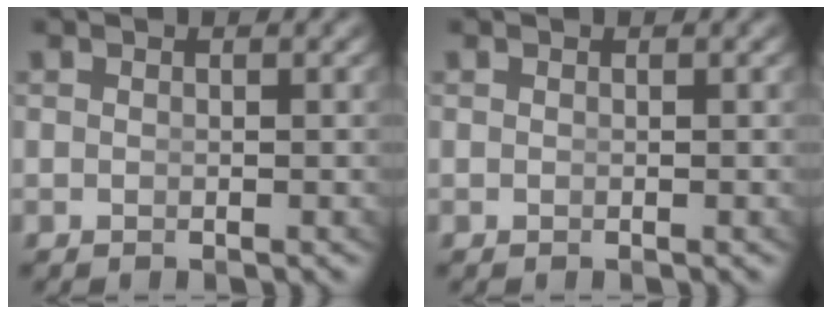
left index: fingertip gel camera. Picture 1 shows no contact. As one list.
[{"total": 0.0}]